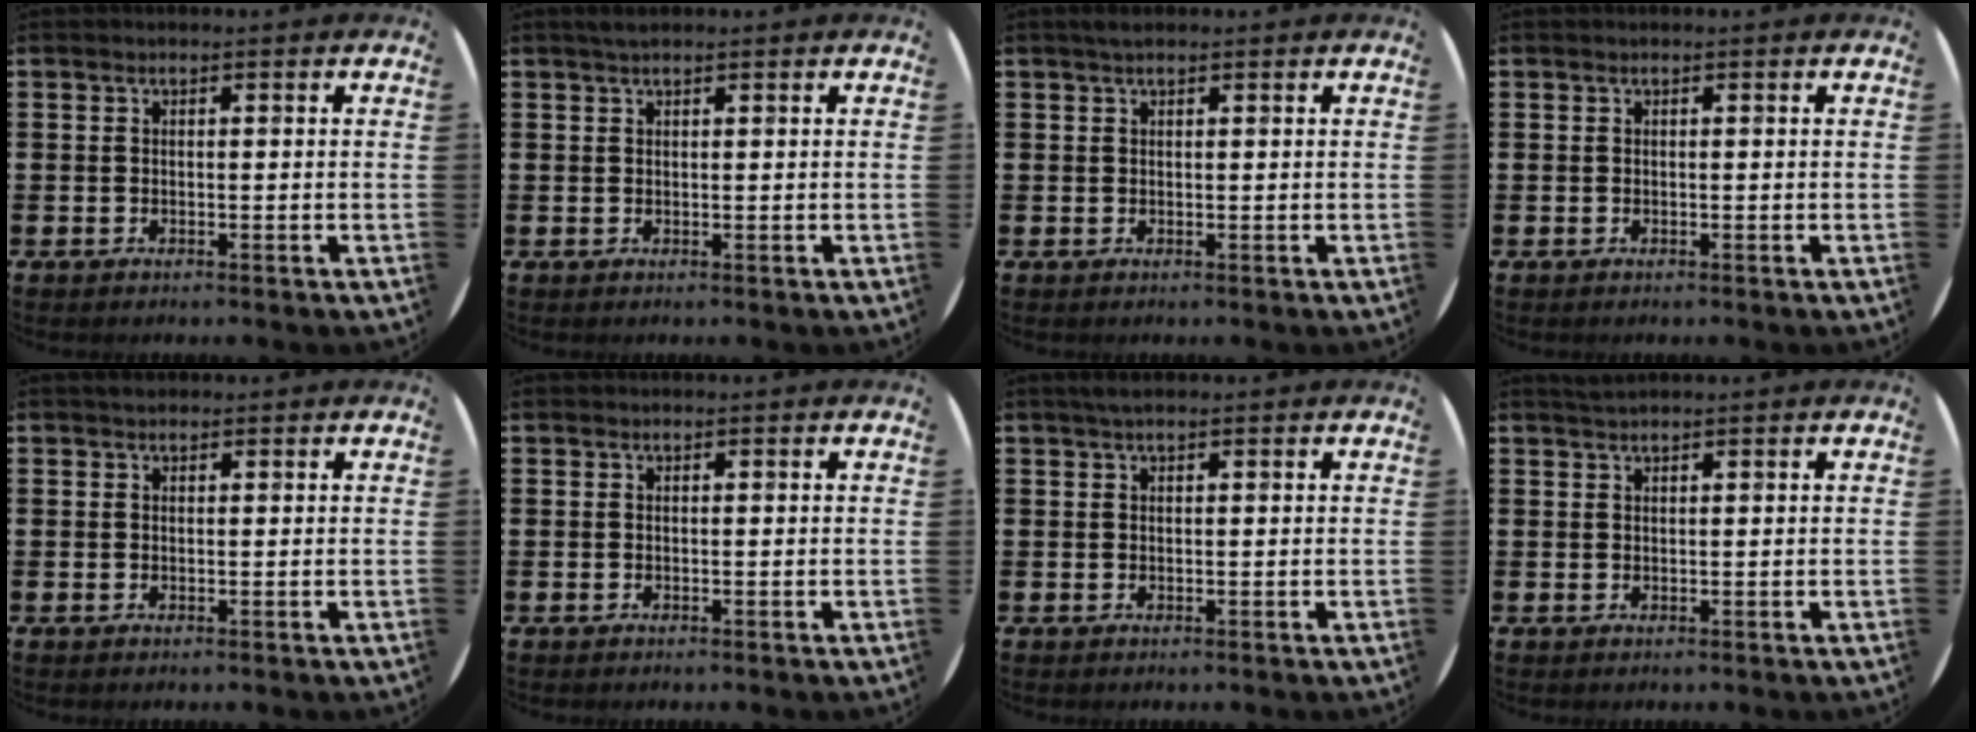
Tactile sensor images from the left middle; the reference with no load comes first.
{"total": 1.0, "force": [0.9, 0.2, 0.5], "torque": [-0.011, 0.003, 0.015]}
{"total": 0.9, "force": [0.7, 0.2, 0.5], "torque": [-0.010, 0.002, 0.013]}
{"total": 0.0}
{"total": 0.6, "force": [0.5, 0.3, 0.0], "torque": [0.000, 0.003, 0.010]}
{"total": 0.0}
{"total": 1.0, "force": [0.8, 0.1, 0.6], "torque": [-0.013, 0.003, 0.013]}
{"total": 1.0, "force": [0.9, -0.1, 0.2], "torque": [-0.005, 0.000, 0.018]}